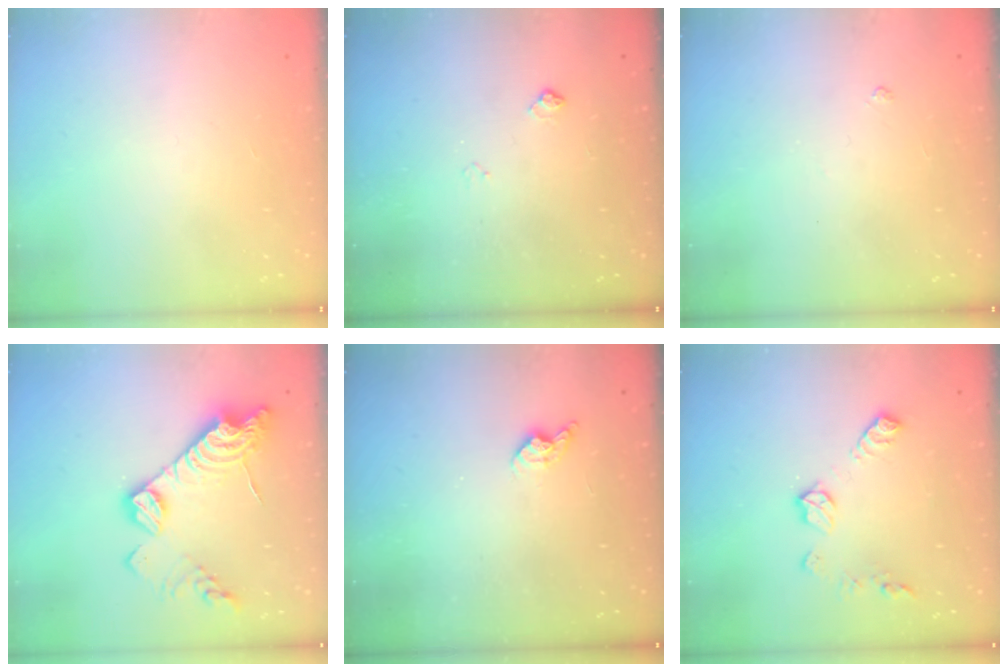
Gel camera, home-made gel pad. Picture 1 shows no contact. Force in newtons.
{"total": 4.3, "press": 4.2, "slide": 0.8}
{"total": 2.9, "press": 2.8, "slide": 0.5}
{"total": 17.2, "press": 17.1, "slide": 1.2}
{"total": 6.2, "press": 6.1, "slide": 1.0}
{"total": 9.2, "press": 9.2, "slide": 0.3}